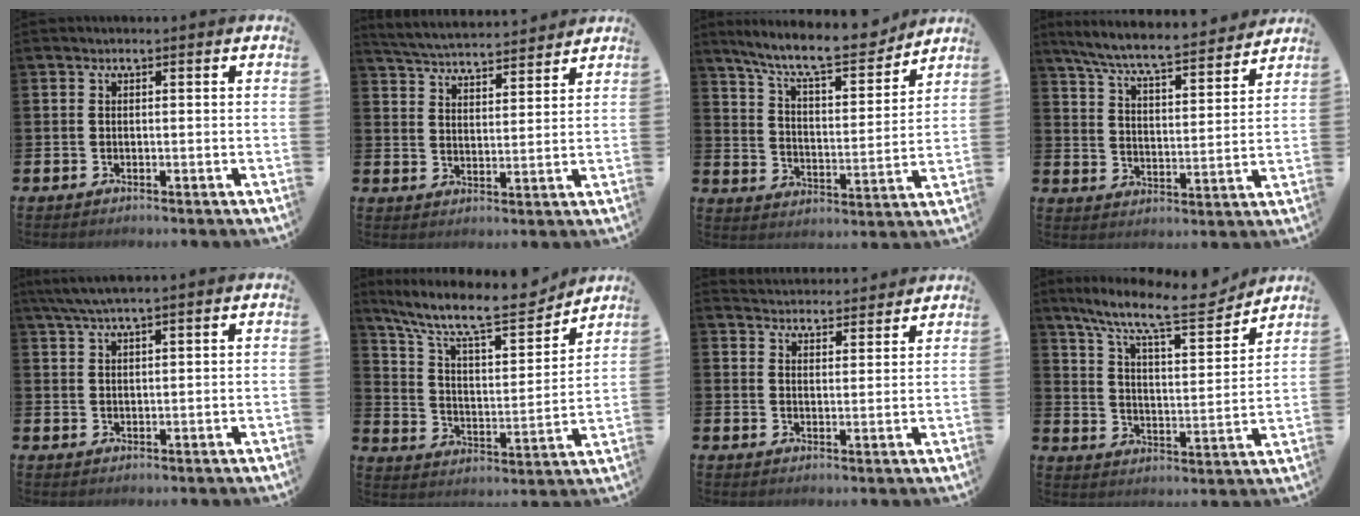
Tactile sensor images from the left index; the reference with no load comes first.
{"total": 5.0, "force": [5.0, 0.4, 0.2], "torque": [-0.025, -0.033, 0.088]}
{"total": 10.5, "force": [9.5, 1.7, 4.2], "torque": [-0.102, -0.064, 0.161]}
{"total": 7.3, "force": [6.9, 0.5, 2.5], "torque": [-0.077, -0.049, 0.118]}
{"total": 3.4, "force": [2.8, 0.1, 1.9], "torque": [-0.044, -0.001, 0.052]}
{"total": 11.4, "force": [9.9, 2.6, 5.0], "torque": [-0.123, -0.069, 0.166]}
{"total": 4.0, "force": [3.9, 0.5, -0.5], "torque": [0.003, -0.026, 0.071]}
{"total": 11.0, "force": [9.4, 2.0, 5.2], "torque": [-0.121, -0.060, 0.157]}